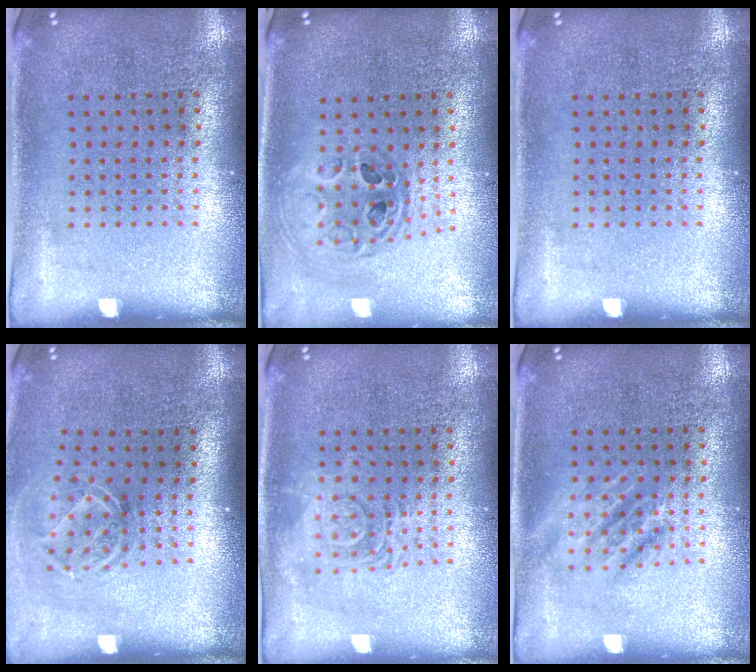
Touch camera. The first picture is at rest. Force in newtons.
{"total": 0.9, "press": 0.8, "slide": 0.1}
{"total": 0.0}
{"total": 1.7, "press": 1.3, "slide": 1.2}
{"total": 2.8, "press": 2.8, "slide": 0.5}
{"total": 1.1, "press": 1.1, "slide": 0.2}